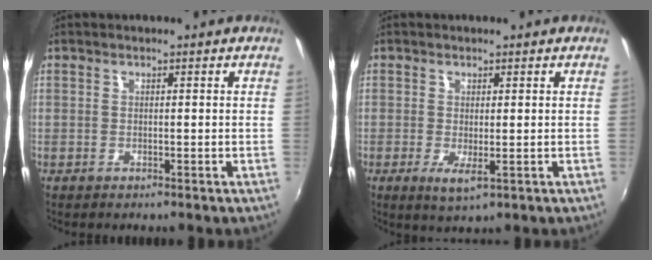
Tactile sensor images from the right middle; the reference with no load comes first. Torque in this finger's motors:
{"motor_torque": [-0.17, -0.37, -0.03, 0.01]}